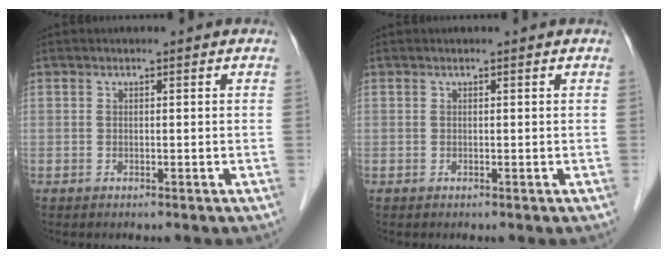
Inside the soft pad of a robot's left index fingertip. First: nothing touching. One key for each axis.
{"total": 0.0}